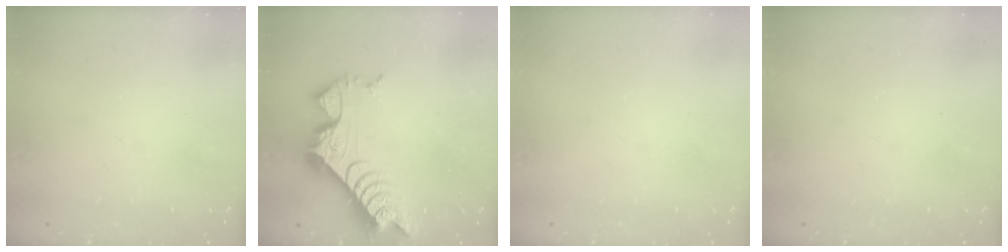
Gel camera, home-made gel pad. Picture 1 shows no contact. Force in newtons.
{"total": 10.6, "press": 10.6, "slide": 0.9}
{"total": 0.0}
{"total": 0.0}